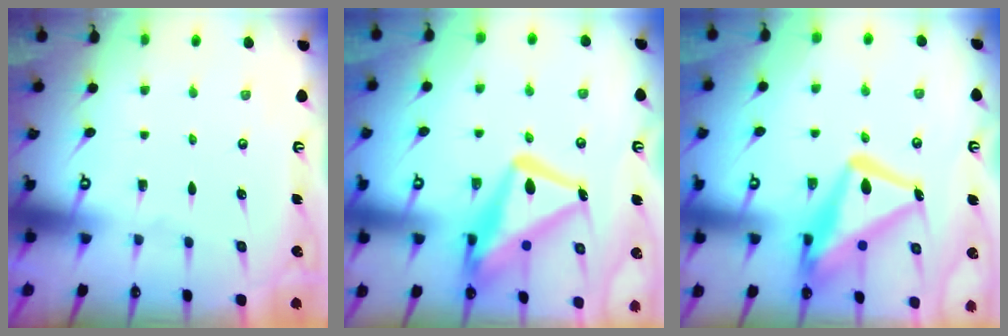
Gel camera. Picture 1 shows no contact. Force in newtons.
{"total": 18.7, "press": 18.6, "slide": 1.7}
{"total": 18.7, "press": 18.6, "slide": 1.7}